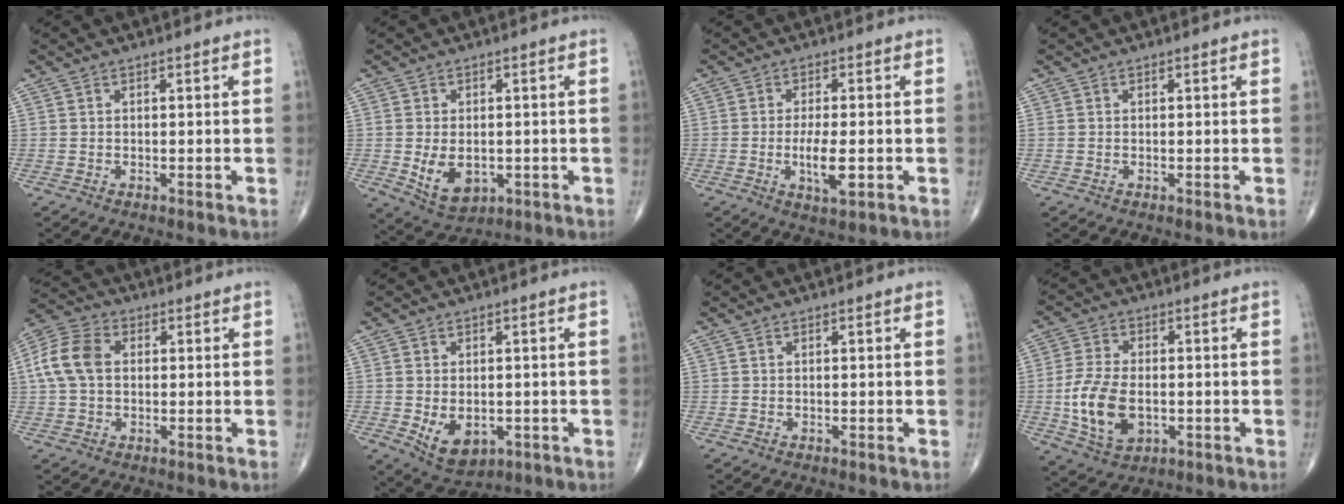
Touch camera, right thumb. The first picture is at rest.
{"total": 7.6, "force": [-1.3, 5.1, 5.5], "torque": [-0.082, -0.007, -0.006]}
{"total": 6.3, "force": [-1.4, 2.2, 5.8], "torque": [-0.104, -0.010, -0.022]}
{"total": 0.0}
{"total": 9.4, "force": [1.1, 6.7, 6.6], "torque": [-0.138, 0.024, 0.015]}
{"total": 7.5, "force": [-1.7, 5.0, 5.4], "torque": [-0.071, -0.006, -0.011]}
{"total": 0.0}
{"total": 11.7, "force": [-1.9, 7.2, 9.0], "torque": [-0.174, 0.001, -0.029]}